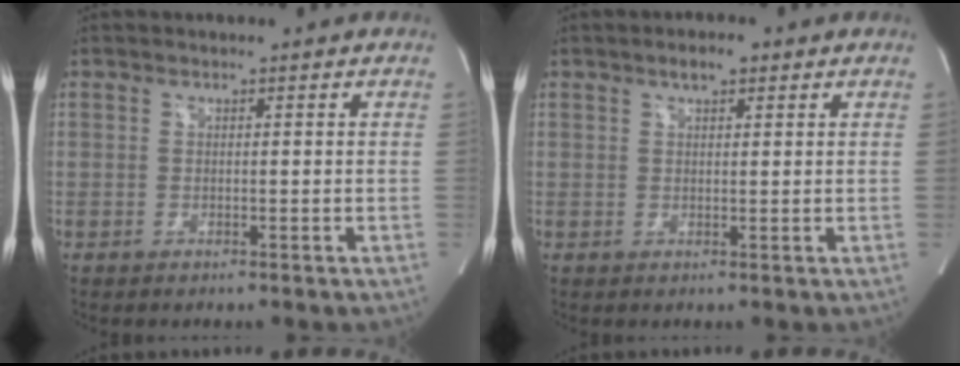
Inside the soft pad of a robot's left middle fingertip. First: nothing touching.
{"total": 2.6, "force": [1.8, 0.9, 1.6], "torque": [-0.032, 0.010, 0.027]}